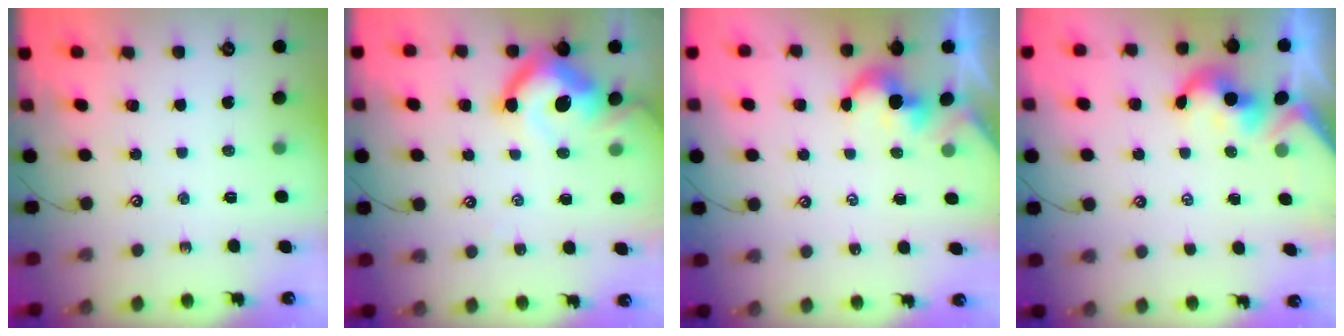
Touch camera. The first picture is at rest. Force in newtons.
{"total": 10.9, "press": 10.8, "slide": 1.4}
{"total": 0.0}
{"total": 1.9, "press": 1.9, "slide": 0.4}